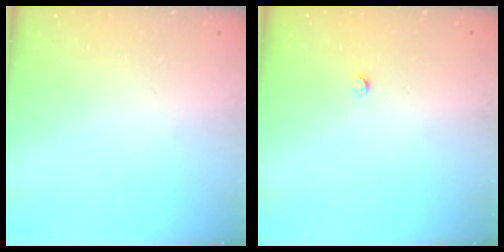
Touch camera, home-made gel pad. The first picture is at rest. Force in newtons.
{"total": 2.5, "press": 2.5, "slide": 0.4}